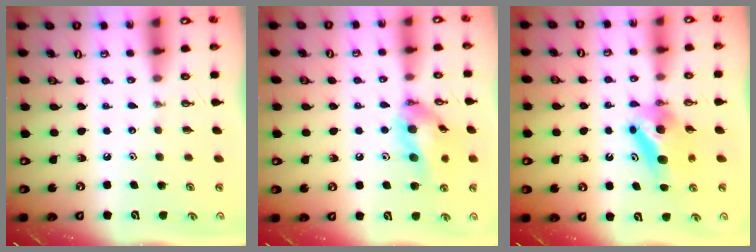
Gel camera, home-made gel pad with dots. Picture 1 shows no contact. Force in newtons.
{"total": 14.1, "press": 13.6, "slide": 3.8}
{"total": 6.3, "press": 6.2, "slide": 0.9}